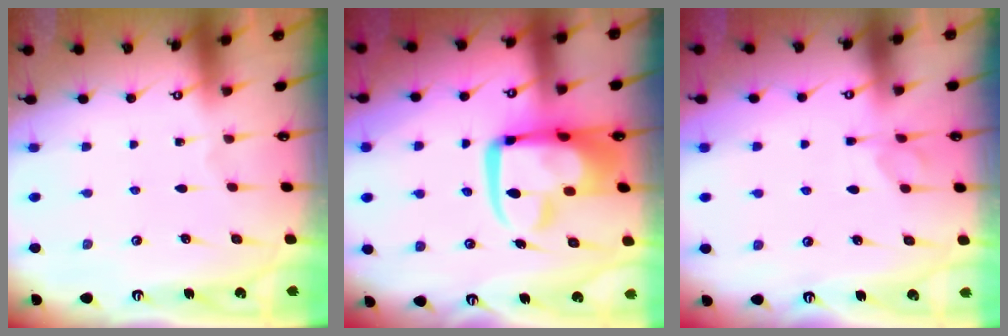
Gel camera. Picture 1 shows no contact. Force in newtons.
{"total": 16.0, "press": 15.8, "slide": 2.1}
{"total": 1.9, "press": 1.7, "slide": 0.8}